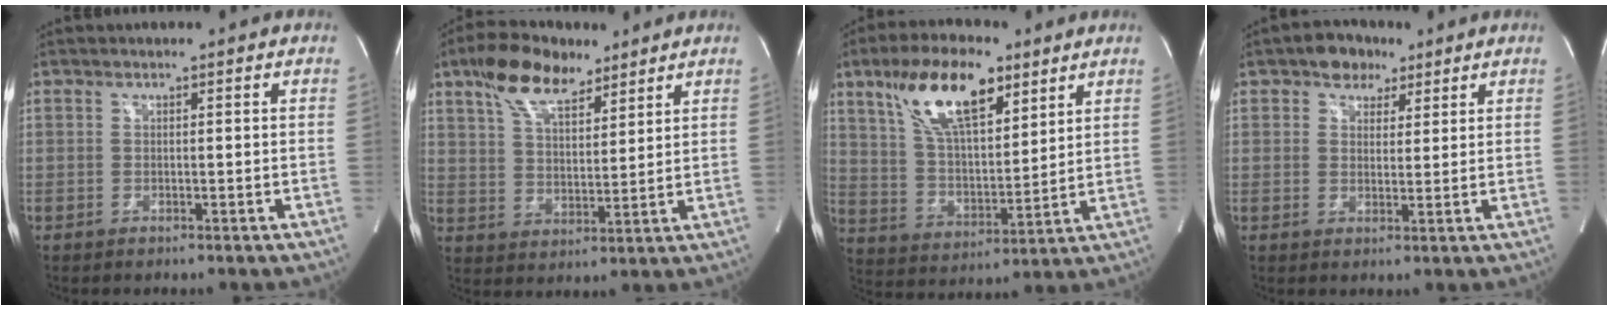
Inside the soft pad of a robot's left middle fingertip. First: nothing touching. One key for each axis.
{"total": 11.2, "fx": 7.6, "fy": 4.5, "fz": 6.8, "tx": -0.130, "ty": 0.017, "tz": 0.141}
{"total": 15.7, "fx": 9.1, "fy": 5.6, "fz": 11.4, "tx": -0.214, "ty": 0.017, "tz": 0.168}
{"total": 5.1, "fx": 3.1, "fy": 3.6, "fz": 1.9, "tx": -0.023, "ty": 0.013, "tz": 0.049}